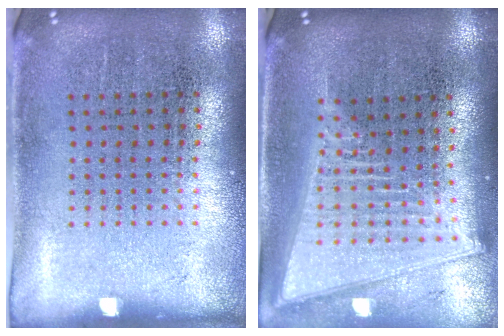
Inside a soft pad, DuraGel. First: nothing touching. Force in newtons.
{"total": 2.2, "press": 1.8, "slide": 1.2}